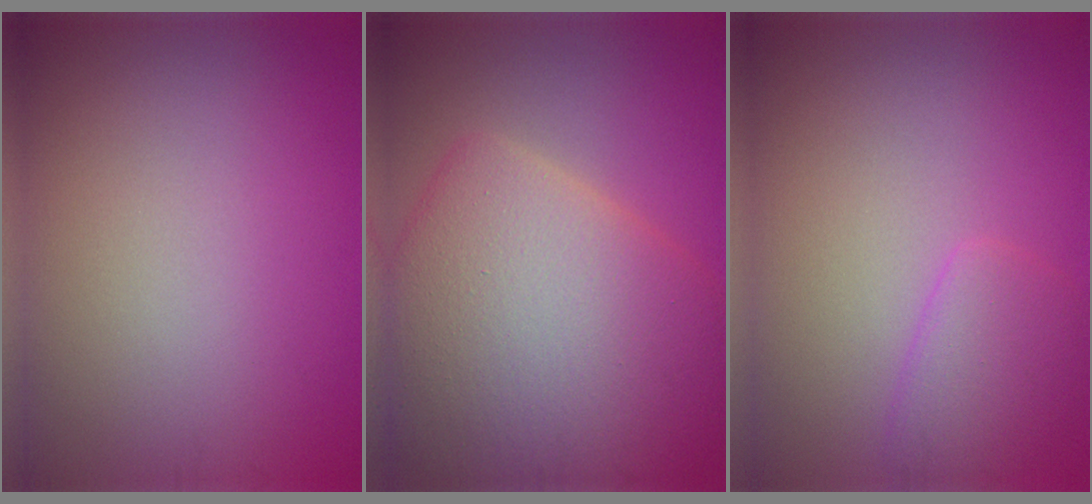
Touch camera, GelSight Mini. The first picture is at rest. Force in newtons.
{"total": 12.7, "press": 12.7, "slide": 0.6}
{"total": 2.6, "press": 2.6, "slide": 0.2}